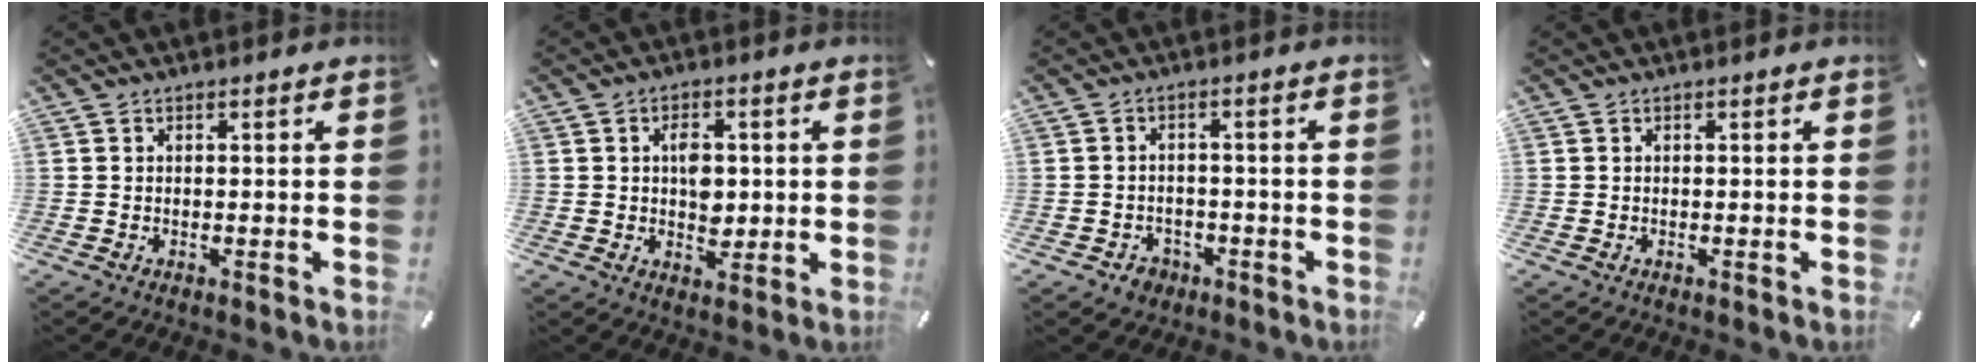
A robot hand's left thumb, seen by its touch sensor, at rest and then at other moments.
{"total": 5.9, "force": [0.5, 4.4, 4.0], "torque": [-0.048, -0.002, 0.003]}
{"total": 3.8, "force": [-1.9, 3.1, 1.1], "torque": [-0.018, 0.009, -0.035]}
{"total": 0.0}